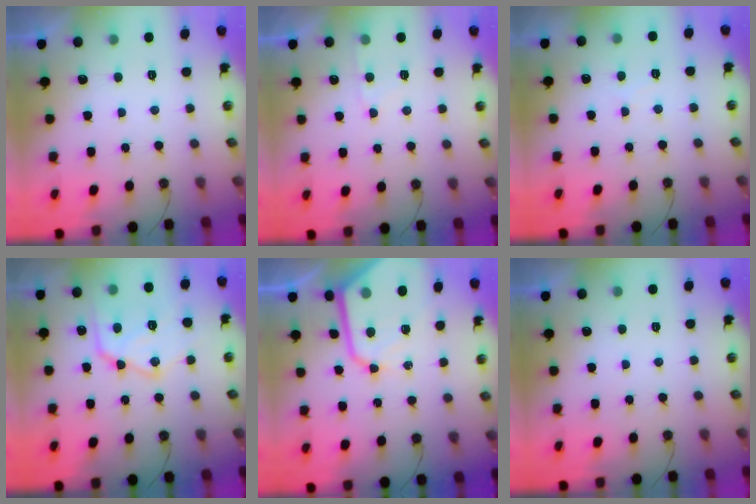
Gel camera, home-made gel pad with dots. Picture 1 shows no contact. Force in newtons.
{"total": 5.1, "press": 5.0, "slide": 0.6}
{"total": 3.7, "press": 3.7, "slide": 0.6}
{"total": 16.6, "press": 16.5, "slide": 1.5}
{"total": 14.5, "press": 14.4, "slide": 1.5}
{"total": 0.0}